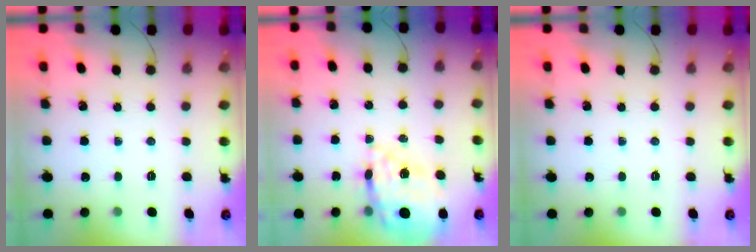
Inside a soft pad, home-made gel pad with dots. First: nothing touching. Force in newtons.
{"total": 15.5, "press": 14.8, "slide": 4.5}
{"total": 0.0}